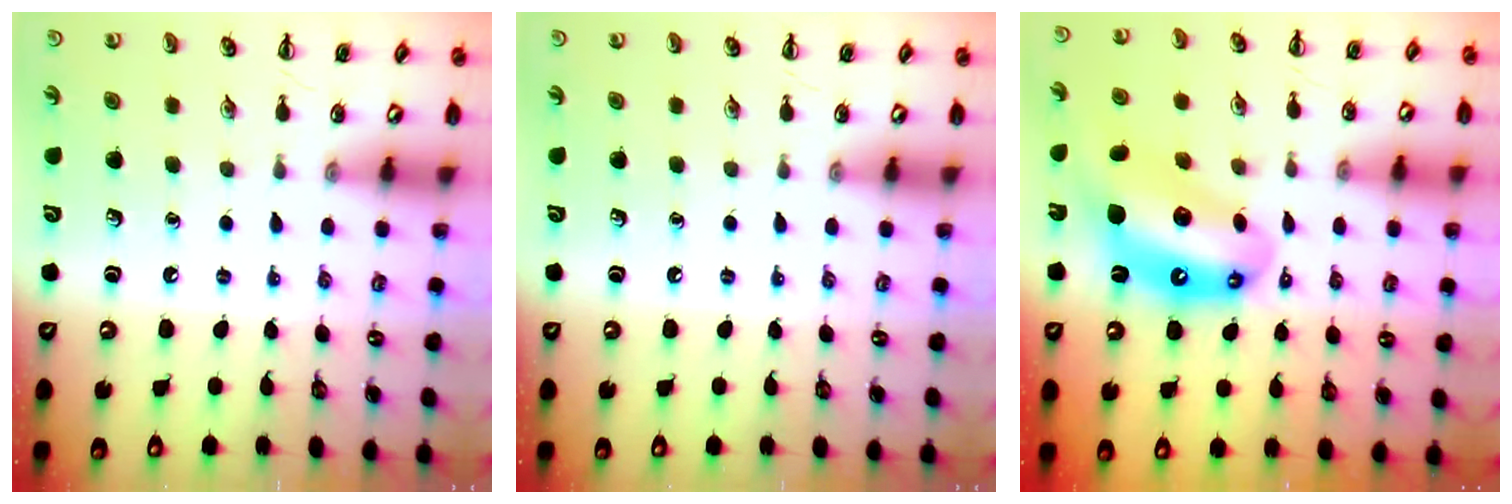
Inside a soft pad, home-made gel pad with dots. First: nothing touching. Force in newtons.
{"total": 0.0}
{"total": 13.6, "press": 13.1, "slide": 3.7}